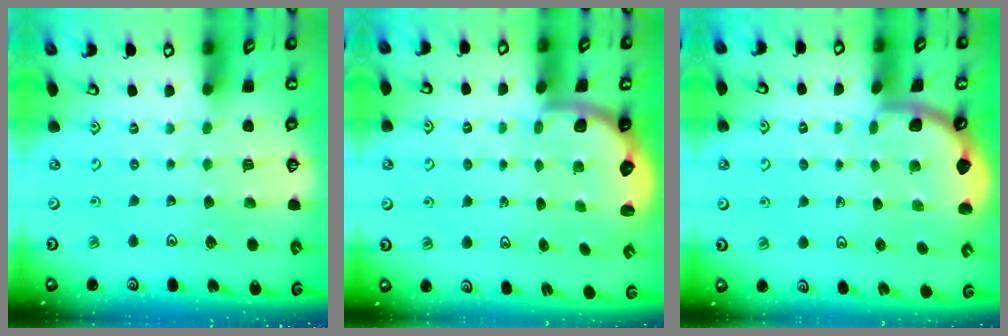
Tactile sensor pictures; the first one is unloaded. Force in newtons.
{"total": 2.3, "press": 2.0, "slide": 1.2}
{"total": 1.9, "press": 1.9, "slide": 0.0}